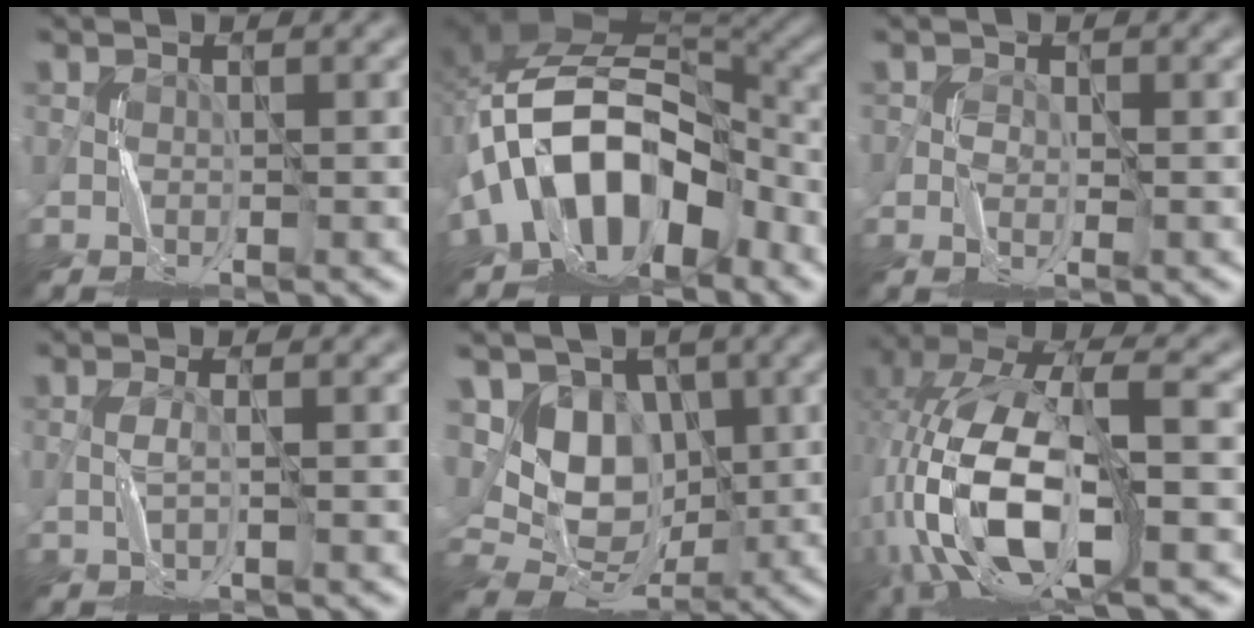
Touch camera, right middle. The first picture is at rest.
{"total": 10.8, "force": [-4.9, 6.9, 6.9], "torque": [-0.102, 0.008, -0.095]}
{"total": 1.2, "force": [-0.1, 0.8, 0.9], "torque": [-0.014, -0.001, -0.003]}
{"total": 0.6, "force": [0.1, -0.2, 0.6], "torque": [-0.015, 0.004, 0.000]}
{"total": 7.2, "force": [2.2, 5.7, 3.7], "torque": [-0.069, -0.007, 0.032]}
{"total": 13.5, "force": [-3.4, 5.9, 11.7], "torque": [-0.260, 0.012, -0.067]}